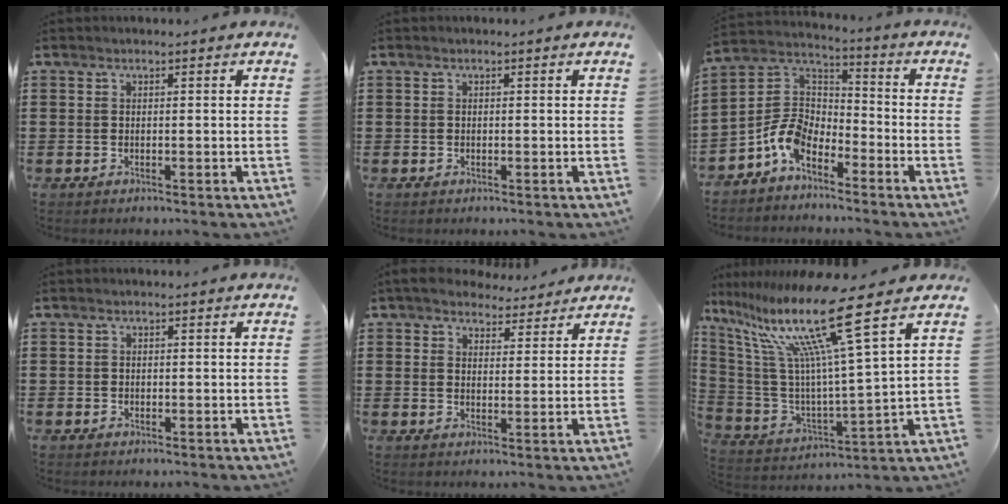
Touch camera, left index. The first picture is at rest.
{"total": 0.0}
{"total": 8.3, "force": [-5.6, 4.5, 4.3], "torque": [-0.124, 0.004, -0.118]}
{"total": 0.5, "force": [0.0, 0.5, 0.2], "torque": [-0.005, 0.003, 0.000]}
{"total": 4.7, "force": [4.4, 1.3, 1.0], "torque": [-0.035, -0.011, 0.081]}
{"total": 15.9, "force": [10.6, 0.8, 11.8], "torque": [-0.250, -0.069, 0.162]}